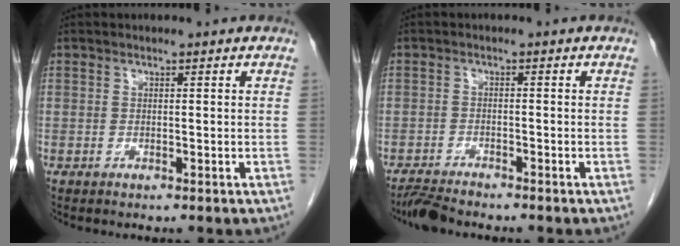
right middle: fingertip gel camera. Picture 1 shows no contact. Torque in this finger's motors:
{"motor_torque": [-0.47, -0.34, 0.01, -0.01]}